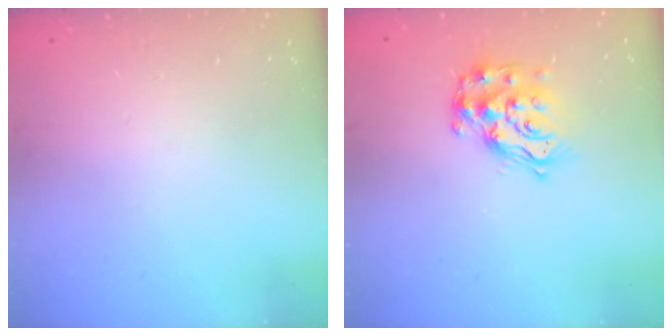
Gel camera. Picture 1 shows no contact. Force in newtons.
{"total": 13.8, "press": 13.7, "slide": 0.9}